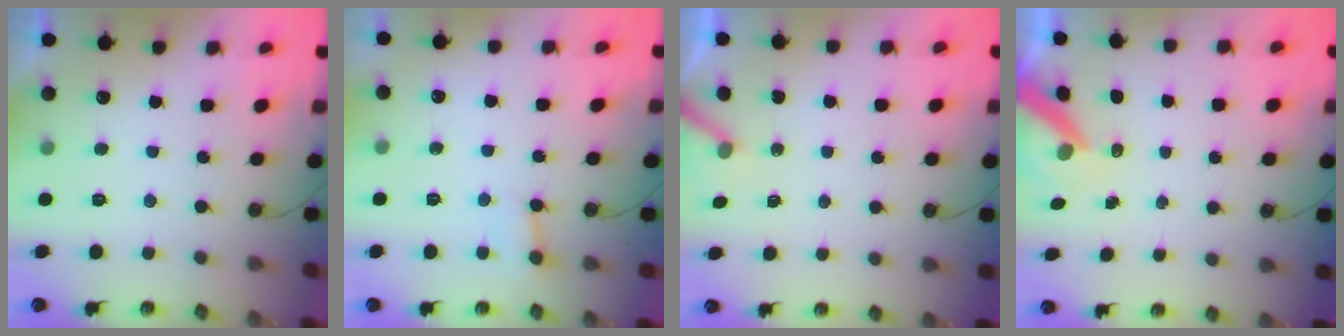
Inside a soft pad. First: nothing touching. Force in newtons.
{"total": 2.8, "press": 2.8, "slide": 0.3}
{"total": 3.2, "press": 3.2, "slide": 0.1}
{"total": 7.1, "press": 7.1, "slide": 1.0}